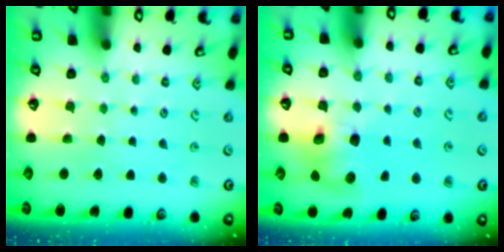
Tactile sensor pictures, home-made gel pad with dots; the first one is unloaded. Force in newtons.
{"total": 7.9, "press": 7.8, "slide": 1.1}